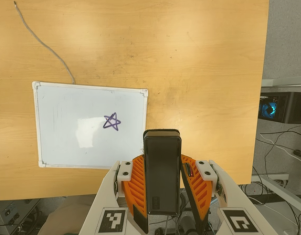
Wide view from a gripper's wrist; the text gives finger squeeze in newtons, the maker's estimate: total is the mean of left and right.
{"total": 5.0, "left": 3.8, "right": 6.2}